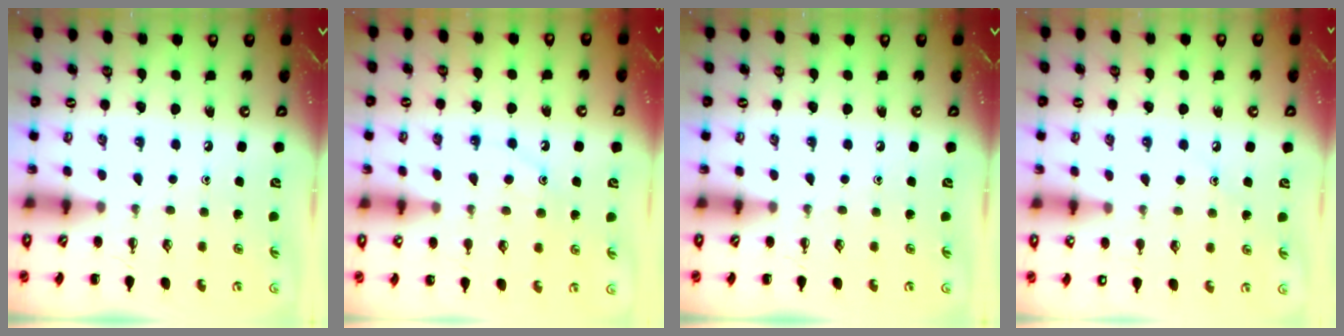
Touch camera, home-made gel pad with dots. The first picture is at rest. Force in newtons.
{"total": 10.6, "press": 10.6, "slide": 0.7}
{"total": 0.0}
{"total": 7.3, "press": 7.1, "slide": 1.8}